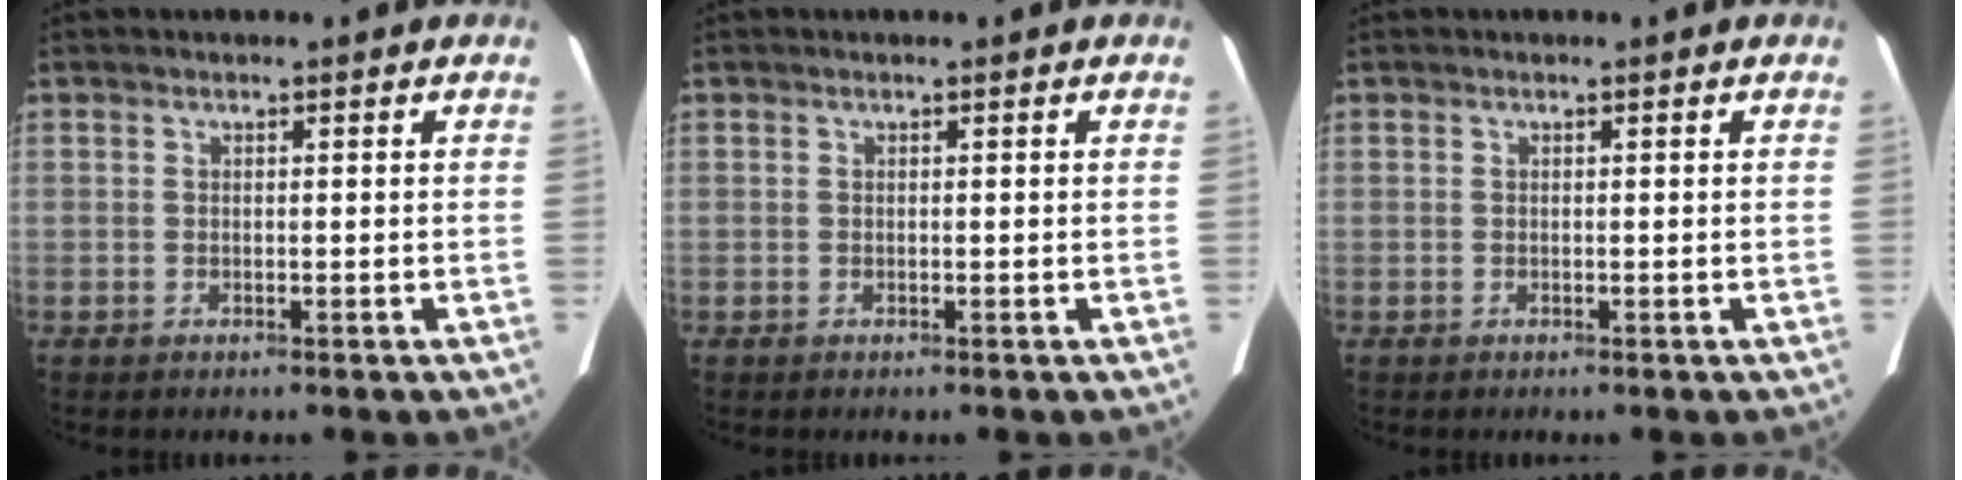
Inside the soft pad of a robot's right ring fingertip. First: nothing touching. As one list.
[{"total": 0.0}, {"total": 0.0}]